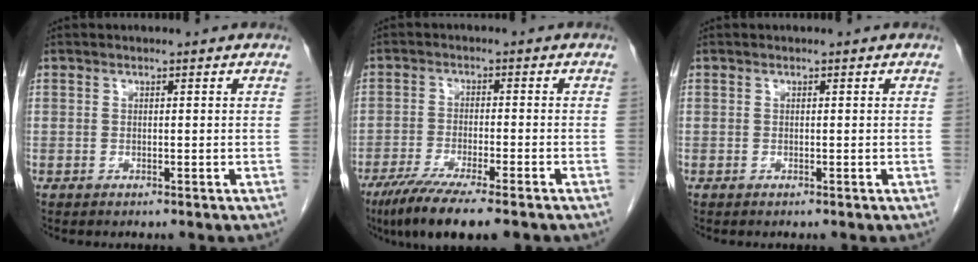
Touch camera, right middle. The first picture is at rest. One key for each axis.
{"total": 10.5, "fx": -7.6, "fy": 0.9, "fz": 7.1, "tx": -0.114, "ty": -0.025, "tz": -0.121}
{"total": 0.0}